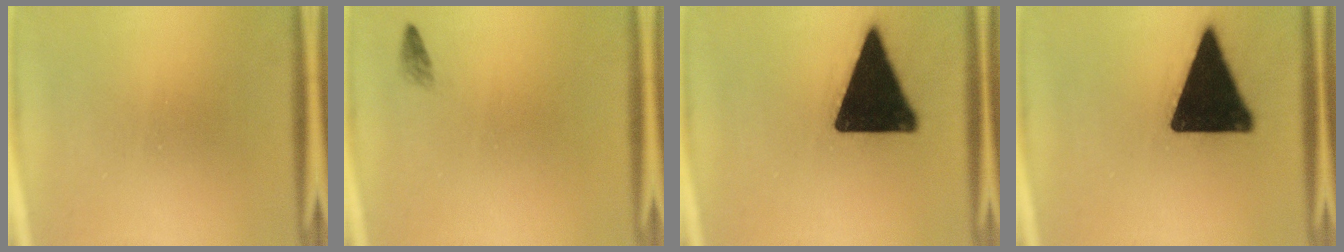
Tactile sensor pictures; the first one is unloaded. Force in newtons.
{"total": 0.8}
{"total": 19.8}
{"total": 19.8}